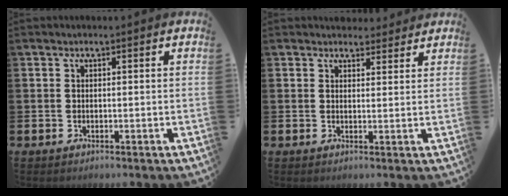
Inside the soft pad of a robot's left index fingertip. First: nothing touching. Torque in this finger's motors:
{"motor_torque": [0.50, -0.75, -0.03, 0.00]}